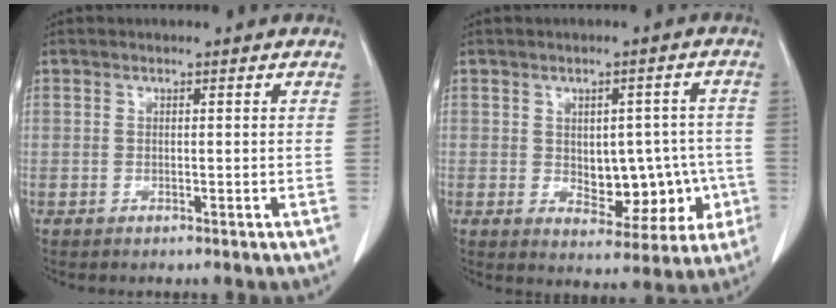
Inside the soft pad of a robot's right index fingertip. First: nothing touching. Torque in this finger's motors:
{"motor_torque": [0.24, -0.07, 0.21, 0.02]}